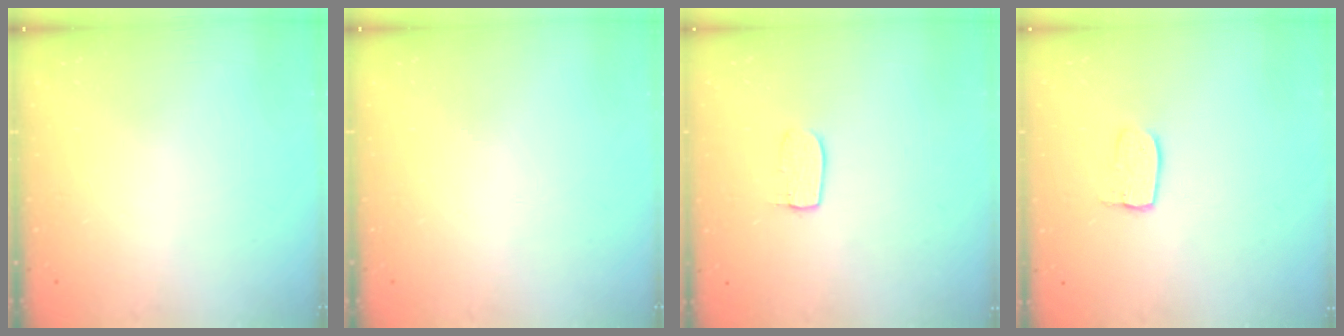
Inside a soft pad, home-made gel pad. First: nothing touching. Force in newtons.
{"total": 0.0}
{"total": 5.5, "press": 5.5, "slide": 0.1}
{"total": 6.0, "press": 6.0, "slide": 0.3}